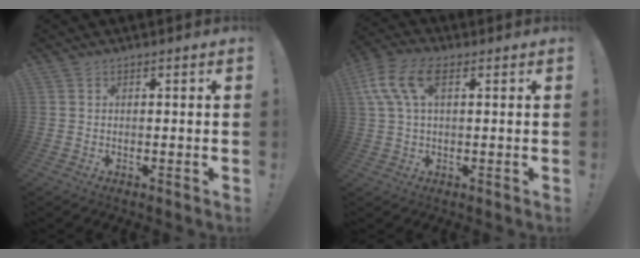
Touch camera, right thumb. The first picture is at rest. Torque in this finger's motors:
{"motor_torque": [-0.18, 1.01, 1.26, 0.32, 0.44]}